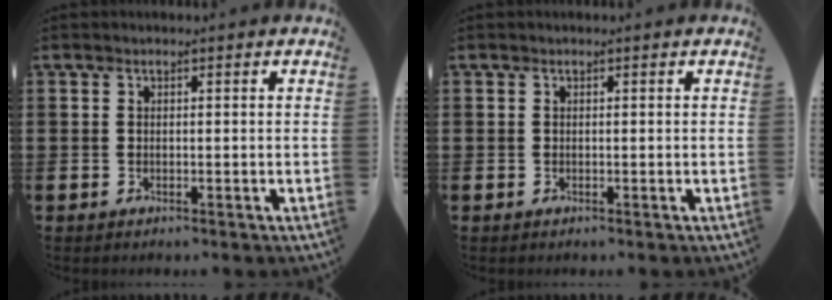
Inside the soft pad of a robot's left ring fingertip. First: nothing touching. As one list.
[{"total": 0.0}]